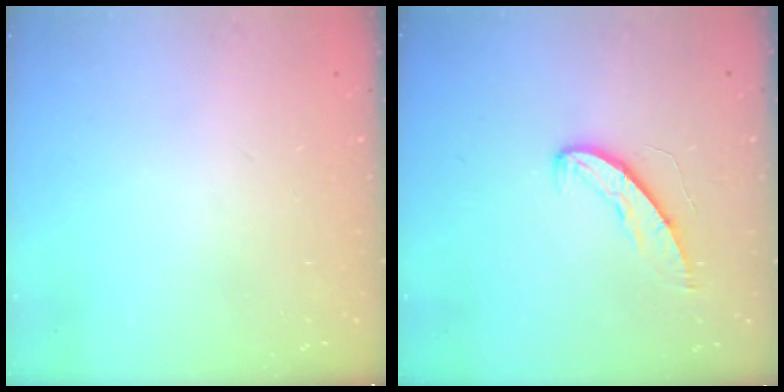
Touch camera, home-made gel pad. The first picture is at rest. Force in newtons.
{"total": 6.8, "press": 6.8, "slide": 0.5}